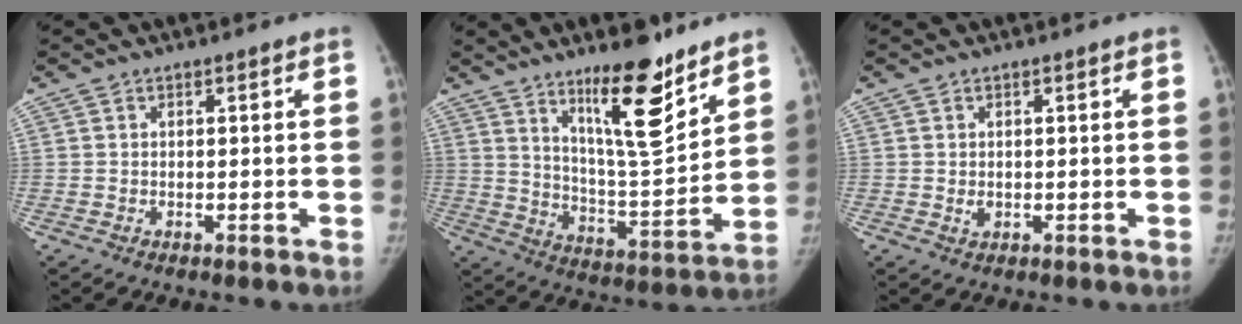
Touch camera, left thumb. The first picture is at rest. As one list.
[{"total": 16.1, "force": [10.9, 3.8, 11.3], "torque": [-0.151, -0.089, 0.187]}, {"total": 1.3, "force": [0.0, 1.0, 0.8], "torque": [-0.012, -0.002, 0.004]}]